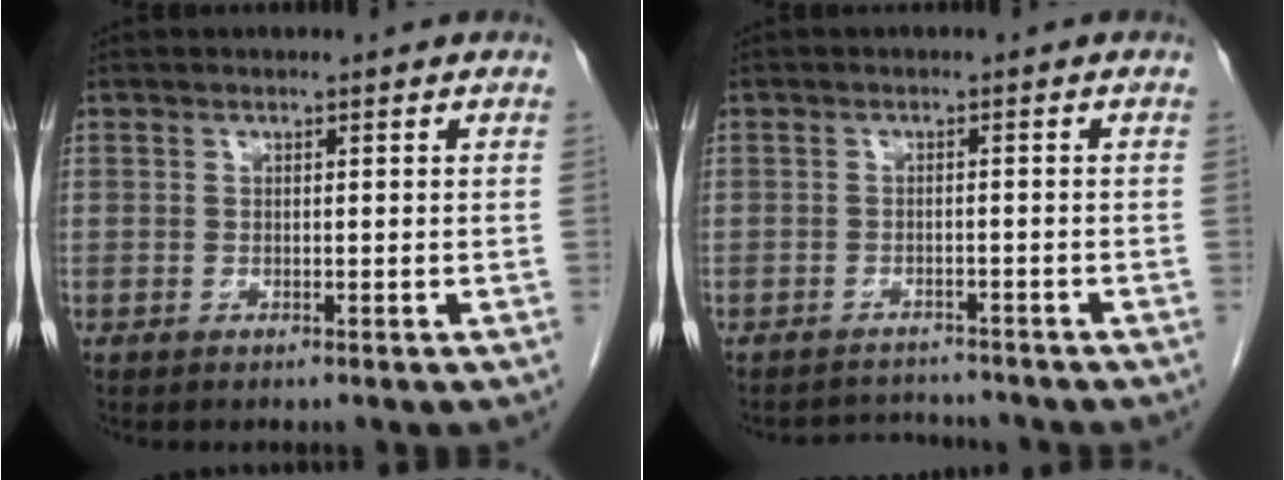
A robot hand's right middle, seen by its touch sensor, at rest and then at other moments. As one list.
[{"total": 3.8, "force": [-3.7, 0.4, -0.6], "torque": [0.006, 0.000, -0.057]}]